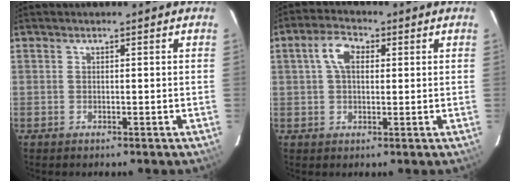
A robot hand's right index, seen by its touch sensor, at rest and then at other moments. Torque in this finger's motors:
{"motor_torque": [0.89, 0.35, 0.31, 0.09]}